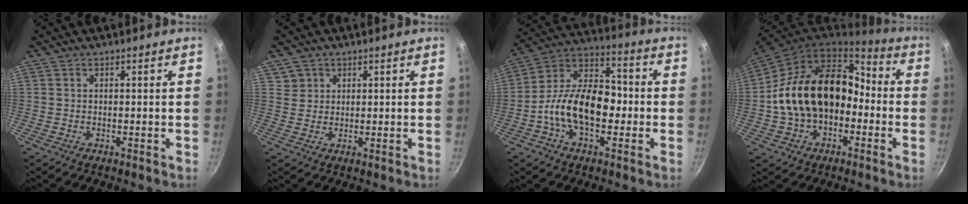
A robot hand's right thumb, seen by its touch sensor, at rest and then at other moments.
{"total": 3.0, "force": [1.5, 2.6, 0.2], "torque": [0.018, 0.007, 0.026]}
{"total": 16.6, "force": [-3.1, 10.1, 12.8], "torque": [-0.184, 0.049, -0.074]}
{"total": 20.5, "force": [-2.4, 14.6, 14.2], "torque": [-0.217, 0.066, -0.041]}